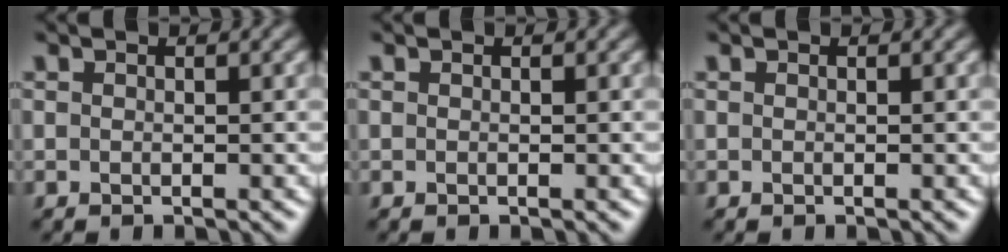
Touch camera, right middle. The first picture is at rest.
{"total": 0.0}
{"total": 0.0}